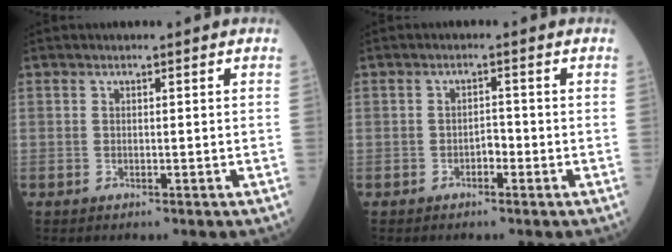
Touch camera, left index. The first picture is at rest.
{"total": 1.5, "force": [-1.0, 0.7, 0.9], "torque": [-0.009, 0.002, -0.020]}